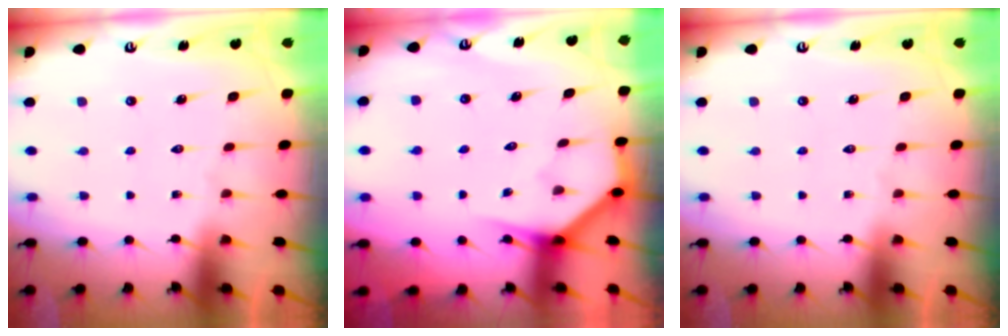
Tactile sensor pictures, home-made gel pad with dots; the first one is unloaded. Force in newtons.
{"total": 3.8, "press": 3.8, "slide": 0.2}
{"total": 0.0}